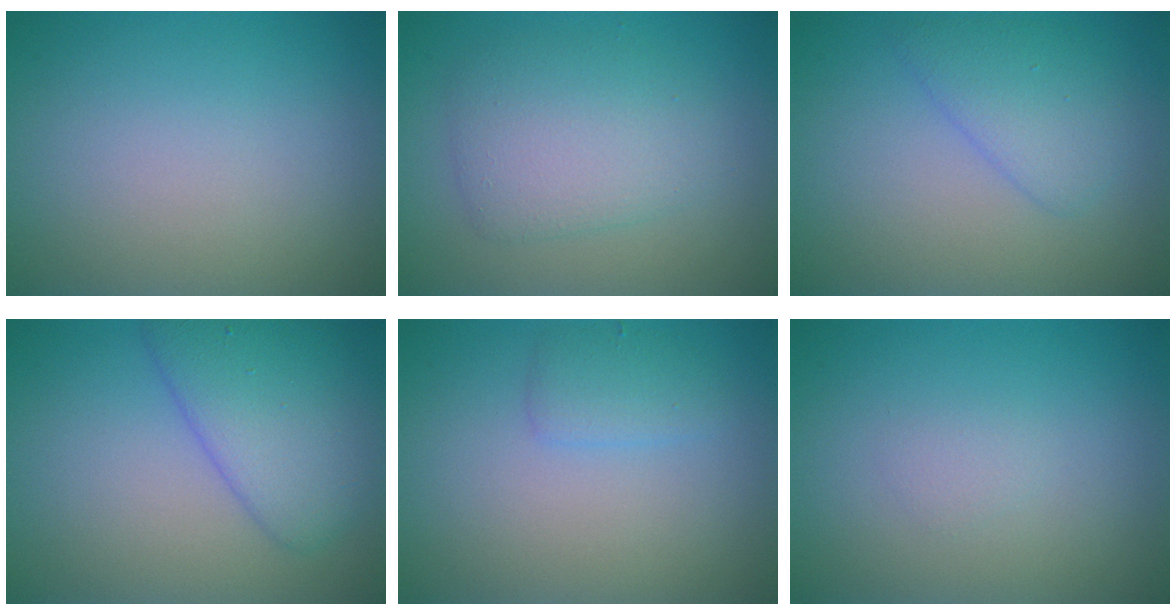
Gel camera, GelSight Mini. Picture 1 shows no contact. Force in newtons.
{"total": 4.3, "press": 4.3, "slide": 0.1}
{"total": 3.0, "press": 3.0, "slide": 0.2}
{"total": 5.4, "press": 5.4, "slide": 0.2}
{"total": 1.7, "press": 1.7, "slide": 0.1}
{"total": 0.7, "press": 0.7, "slide": 0.1}